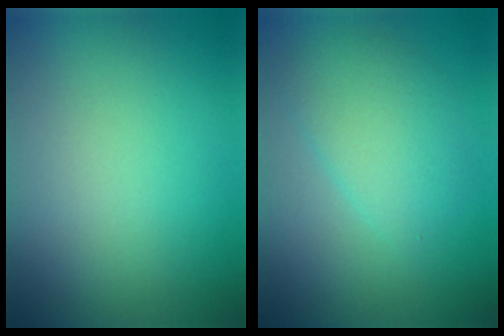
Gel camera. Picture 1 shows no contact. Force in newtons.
{"total": 3.5, "press": 3.5, "slide": 0.1}